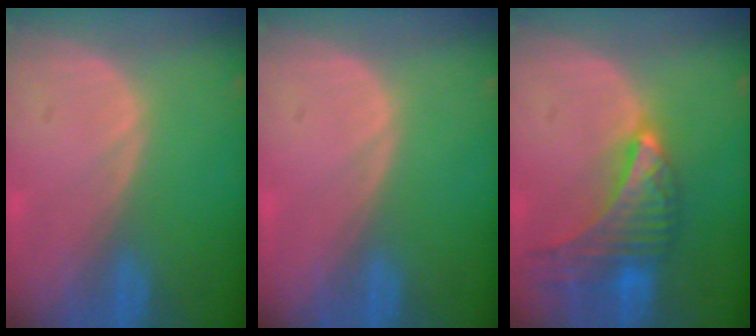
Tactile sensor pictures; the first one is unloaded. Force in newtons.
{"total": 0.0}
{"total": 9.4, "press": 8.4, "slide": 4.3}